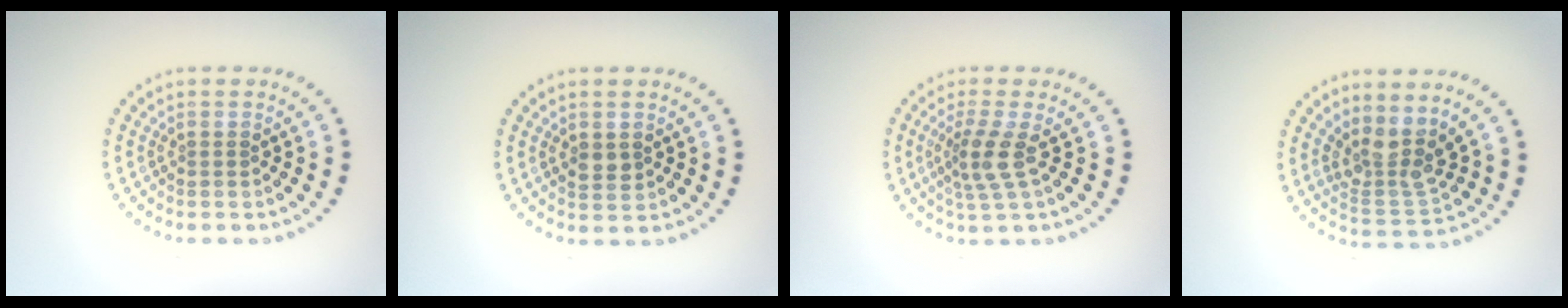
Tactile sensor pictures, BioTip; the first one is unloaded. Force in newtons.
{"total": 1.6, "press": 1.6, "slide": 0.2}
{"total": 2.9, "press": 2.2, "slide": 1.8}
{"total": 3.7, "press": 2.8, "slide": 2.4}